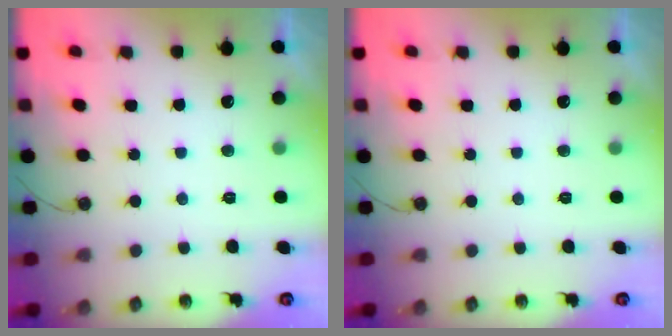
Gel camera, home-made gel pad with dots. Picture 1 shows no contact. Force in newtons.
{"total": 0.0}